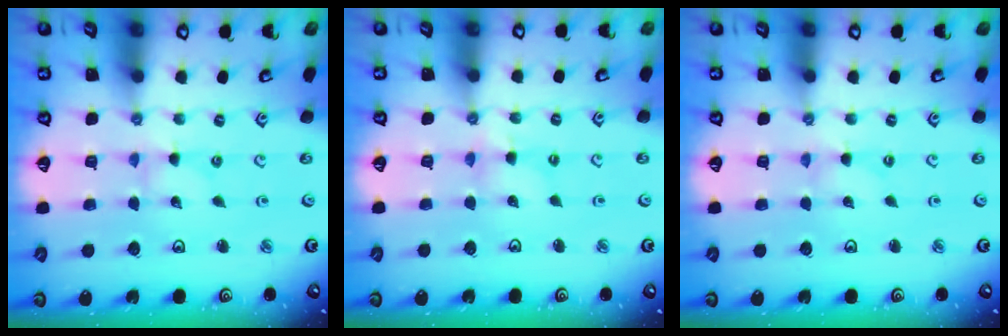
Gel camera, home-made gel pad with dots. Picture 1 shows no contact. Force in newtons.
{"total": 3.0, "press": 3.0, "slide": 0.3}
{"total": 0.0}